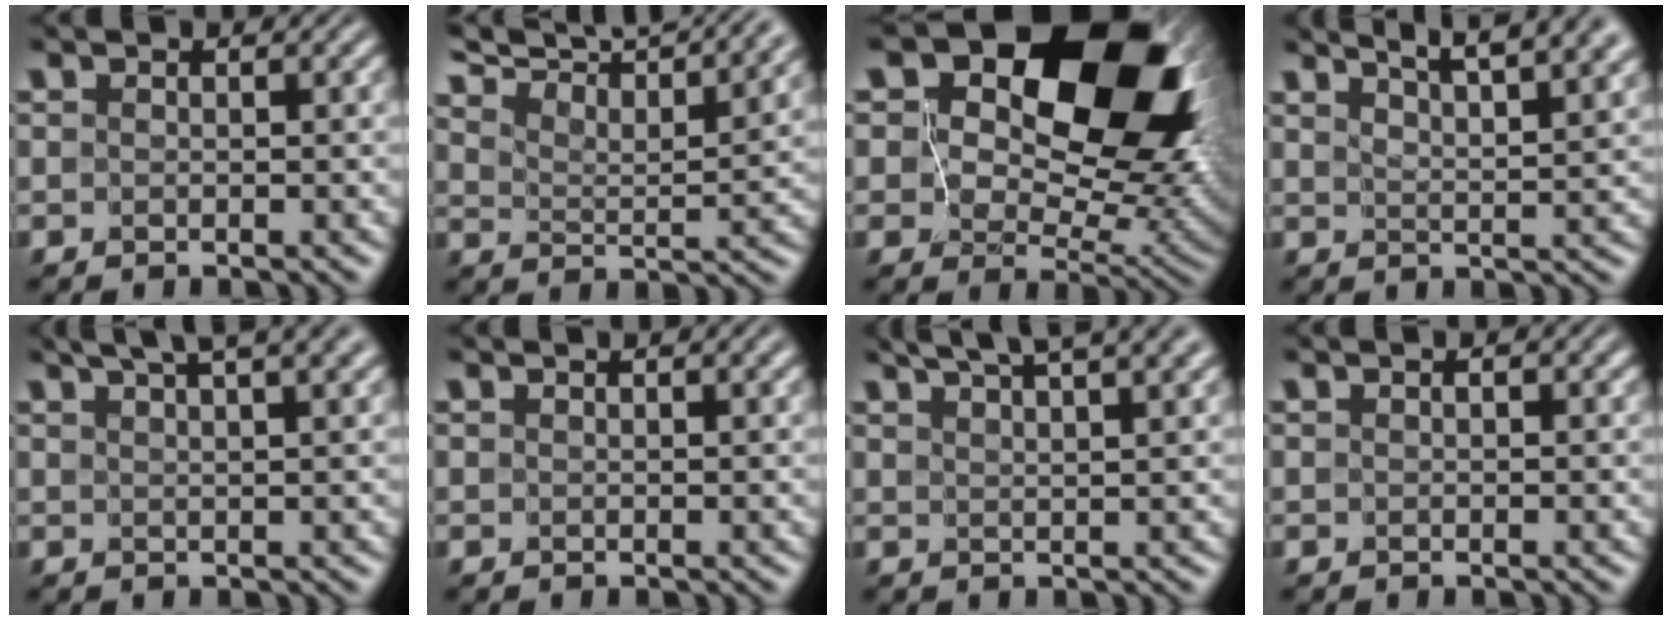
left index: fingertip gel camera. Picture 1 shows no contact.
{"total": 11.1, "force": [10.1, 1.8, 4.3], "torque": [-0.078, 0.014, 0.135]}
{"total": 19.8, "force": [8.9, 12.0, 13.0], "torque": [-0.186, 0.041, 0.133]}
{"total": 9.0, "force": [7.0, 2.3, 5.2], "torque": [-0.036, 0.030, 0.061]}
{"total": 7.4, "force": [5.4, 2.0, 4.6], "torque": [-0.036, 0.034, 0.045]}
{"total": 1.8, "force": [1.4, 0.3, 1.0], "torque": [-0.008, -0.003, 0.008]}
{"total": 8.3, "force": [6.2, 2.2, 4.9], "torque": [-0.043, 0.039, 0.056]}
{"total": 0.8, "force": [0.3, 0.4, 0.6], "torque": [-0.003, 0.000, 0.005]}